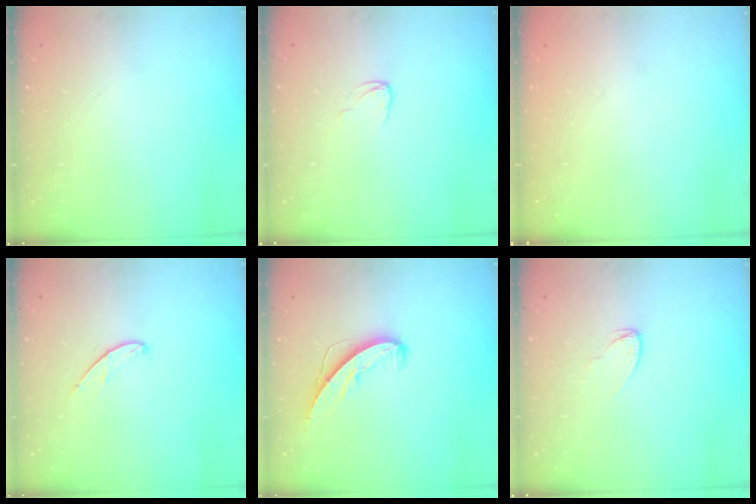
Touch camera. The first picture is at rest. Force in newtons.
{"total": 3.3, "press": 3.3, "slide": 0.2}
{"total": 0.0}
{"total": 5.5, "press": 5.5, "slide": 0.5}
{"total": 7.2, "press": 7.2, "slide": 0.4}
{"total": 2.1, "press": 2.1, "slide": 0.2}